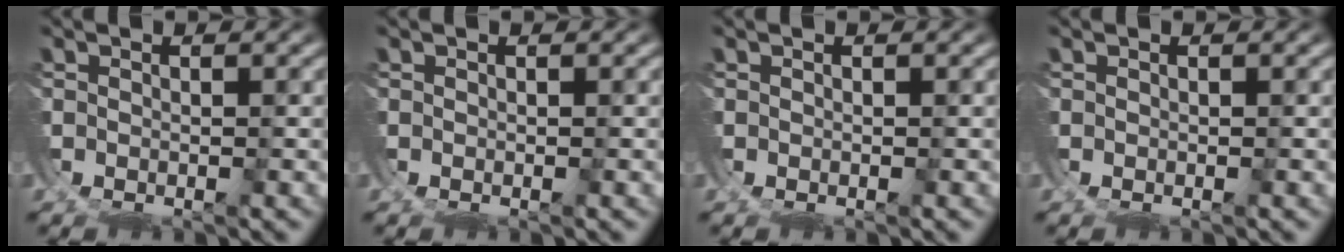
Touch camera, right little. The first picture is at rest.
{"total": 0.0}
{"total": 0.0}
{"total": 0.0}